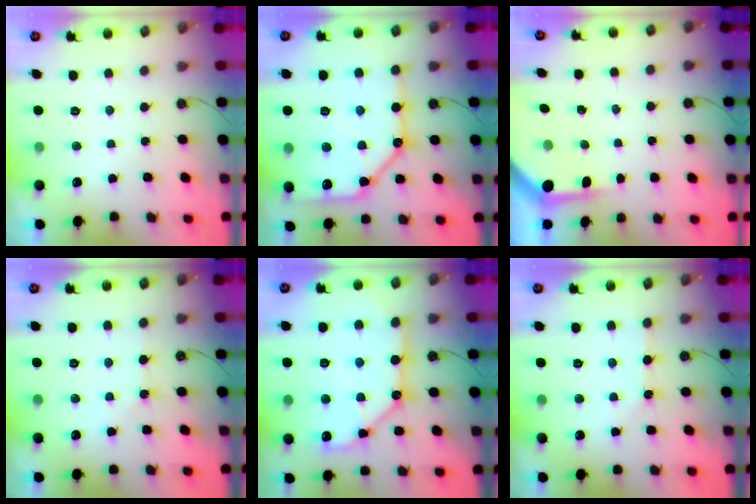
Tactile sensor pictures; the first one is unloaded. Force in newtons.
{"total": 19.4, "press": 19.3, "slide": 1.9}
{"total": 3.7, "press": 3.7, "slide": 0.3}
{"total": 3.5, "press": 3.5, "slide": 0.6}
{"total": 15.9, "press": 15.7, "slide": 2.3}
{"total": 3.2, "press": 3.2, "slide": 0.5}